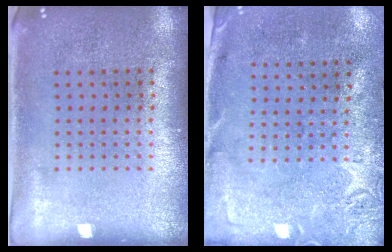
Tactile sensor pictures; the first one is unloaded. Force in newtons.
{"total": 2.8, "press": 2.2, "slide": 1.8}